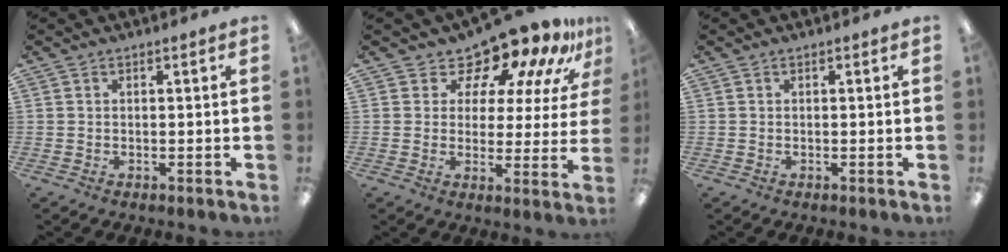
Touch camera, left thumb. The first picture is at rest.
{"total": 12.6, "force": [10.7, 4.6, 4.8], "torque": [-0.090, -0.083, 0.182]}
{"total": 0.0}